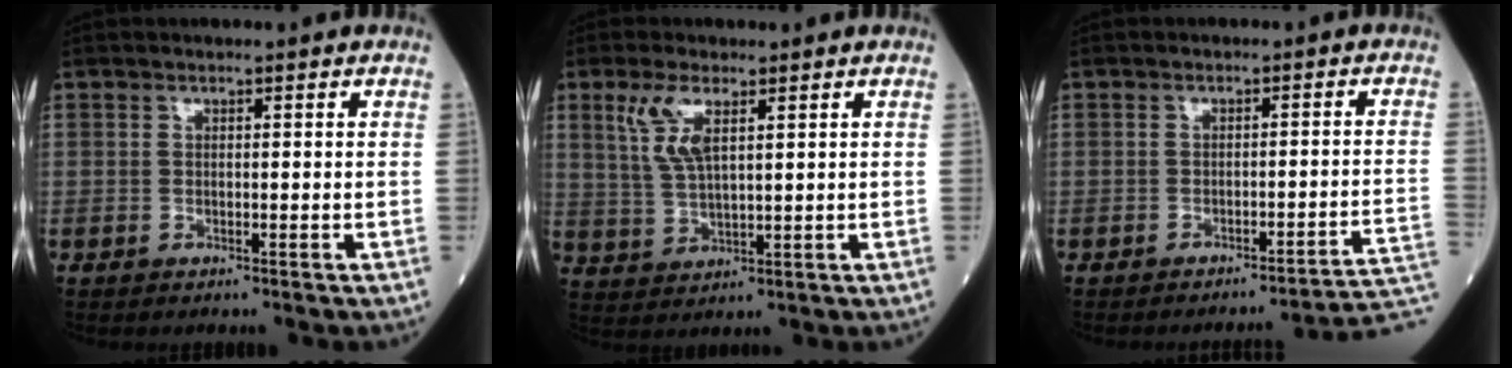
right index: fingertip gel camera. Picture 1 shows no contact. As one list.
[{"total": 6.2, "force": [2.9, 1.9, 5.2], "torque": [-0.116, 0.006, 0.065]}, {"total": 8.7, "force": [-7.9, -1.6, 3.2], "torque": [-0.008, 0.004, -0.092]}]